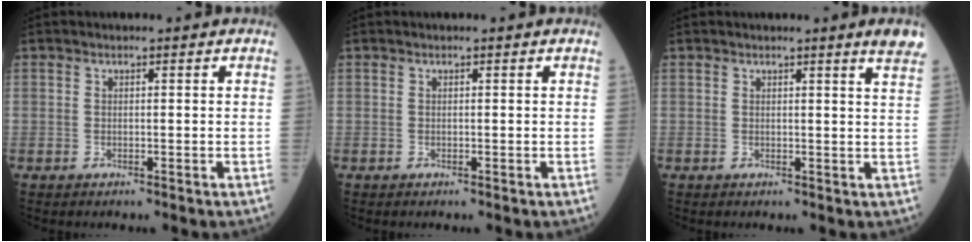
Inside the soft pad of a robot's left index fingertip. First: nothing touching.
{"total": 0.0}
{"total": 3.3, "force": [2.5, -0.5, 2.0], "torque": [-0.024, -0.014, 0.019]}